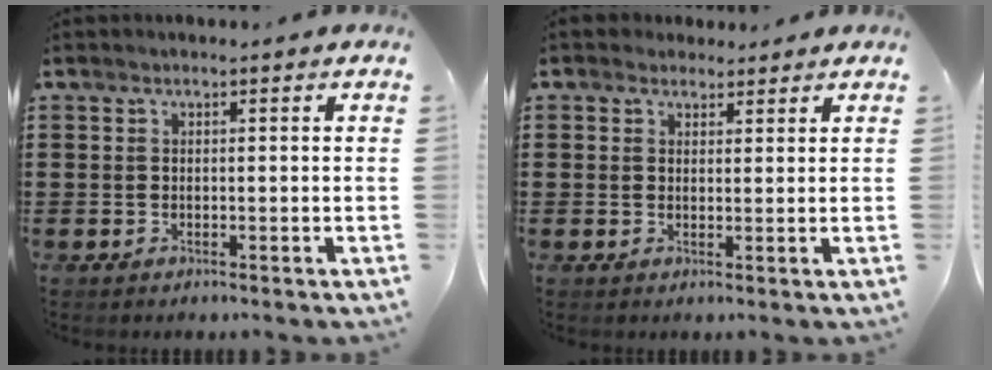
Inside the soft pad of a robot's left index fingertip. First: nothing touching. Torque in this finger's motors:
{"motor_torque": [0.63, -0.65, 0.14, 0.03]}